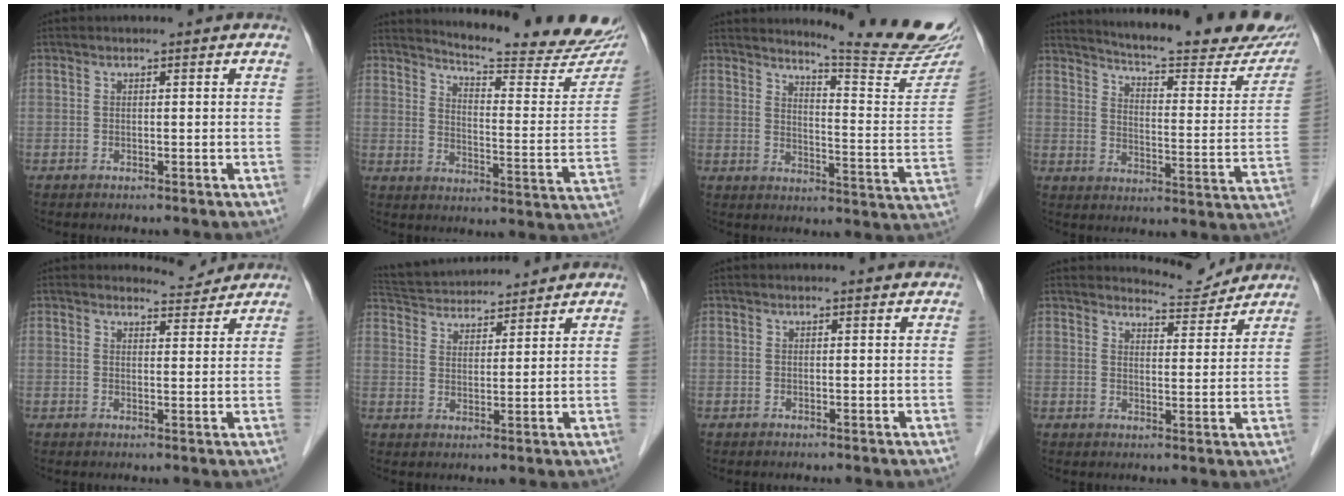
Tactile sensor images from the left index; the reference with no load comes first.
{"total": 21.4, "force": [19.9, 1.6, 7.9], "torque": [-0.108, -0.090, 0.242]}
{"total": 16.7, "force": [15.8, -1.0, 5.3], "torque": [-0.078, -0.117, 0.188]}
{"total": 25.3, "force": [23.0, 3.0, 10.2], "torque": [-0.146, -0.082, 0.281]}
{"total": 3.1, "force": [3.0, 0.4, -0.6], "torque": [-0.001, -0.010, 0.042]}
{"total": 12.5, "force": [11.8, 2.2, 3.4], "torque": [-0.068, 0.036, 0.196]}
{"total": 1.2, "force": [1.2, 0.0, 0.0], "torque": [-0.011, 0.000, 0.011]}
{"total": 5.1, "force": [5.0, 0.3, -0.7], "torque": [0.001, -0.013, 0.070]}